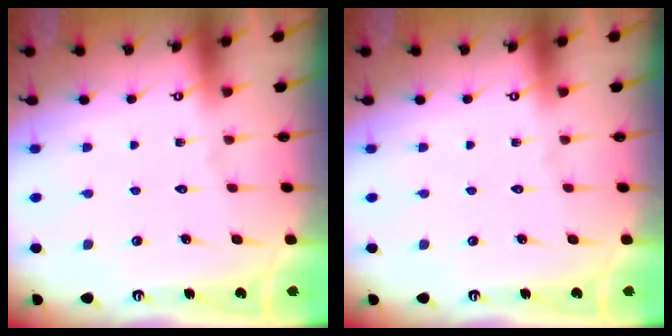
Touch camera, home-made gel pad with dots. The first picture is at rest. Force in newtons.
{"total": 0.0}